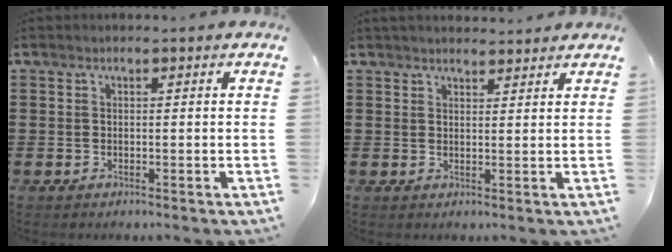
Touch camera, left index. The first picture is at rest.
{"total": 2.0, "force": [2.0, 0.3, 0.1], "torque": [-0.006, -0.001, 0.038]}